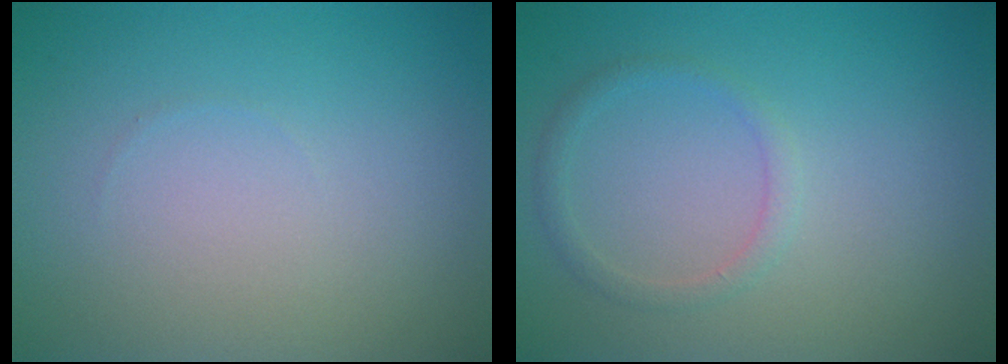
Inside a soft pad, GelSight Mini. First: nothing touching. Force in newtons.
{"total": 1.3, "press": 1.3, "slide": 0.0}